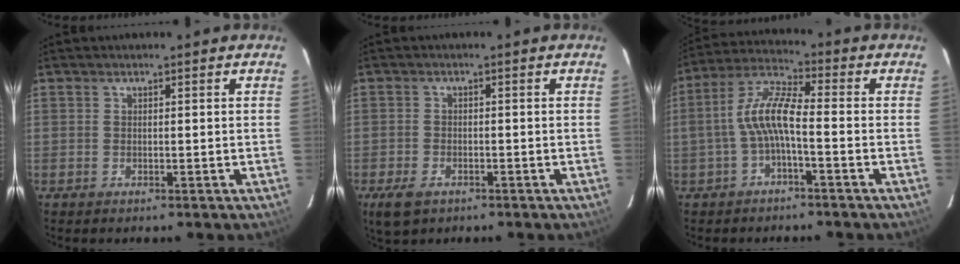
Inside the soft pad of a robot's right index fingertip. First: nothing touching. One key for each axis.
{"total": 5.1, "fx": -3.1, "fy": 2.9, "fz": 2.9, "tx": -0.071, "ty": -0.013, "tz": -0.055}
{"total": 7.7, "fx": -2.0, "fy": 1.8, "fz": 7.2, "tx": -0.168, "ty": 0.017, "tz": -0.037}